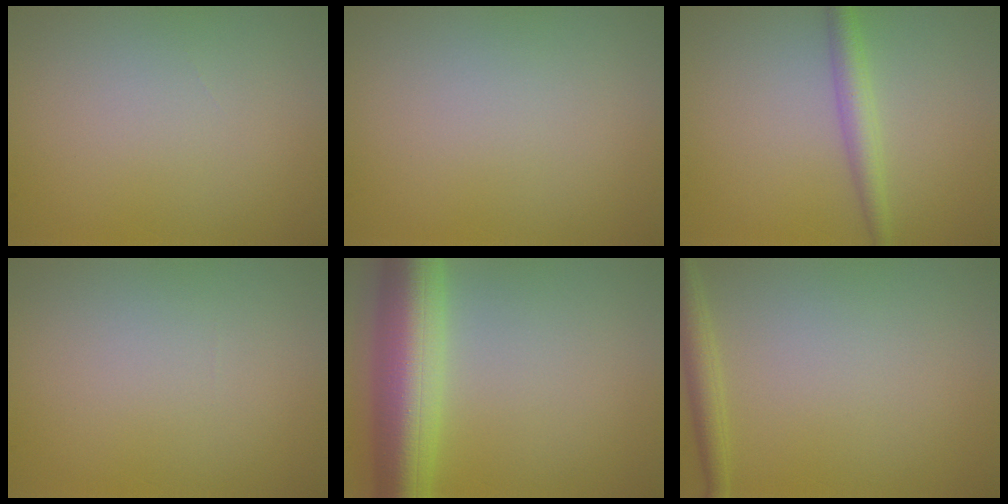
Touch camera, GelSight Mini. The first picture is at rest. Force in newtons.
{"total": 0.0}
{"total": 2.4, "press": 2.4, "slide": 0.0}
{"total": 0.0}
{"total": 9.5, "press": 9.5, "slide": 0.2}
{"total": 1.9, "press": 1.9, "slide": 0.1}